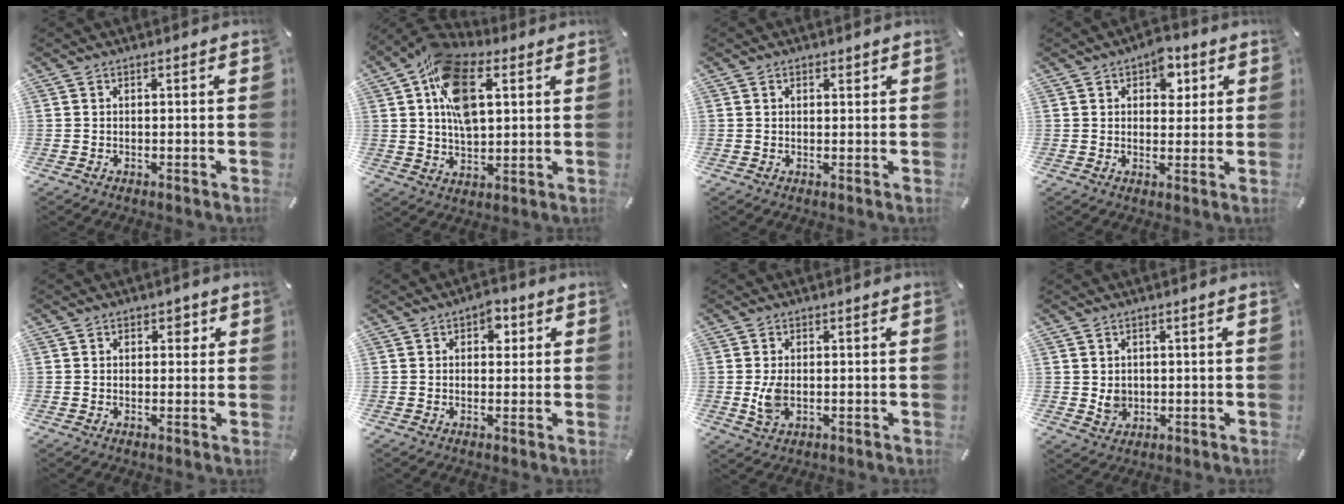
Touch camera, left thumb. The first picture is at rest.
{"total": 15.4, "force": [5.0, 9.2, 11.3], "torque": [-0.209, -0.002, 0.086]}
{"total": 1.1, "force": [0.5, 0.8, 0.5], "torque": [-0.003, 0.002, 0.006]}
{"total": 6.8, "force": [2.9, 4.4, 4.2], "torque": [-0.035, -0.007, 0.042]}
{"total": 2.6, "force": [0.9, 1.9, 1.5], "torque": [-0.010, -0.001, 0.006]}
{"total": 4.2, "force": [1.5, 2.7, 2.8], "torque": [-0.020, -0.007, 0.015]}
{"total": 4.8, "force": [-0.2, 3.0, 3.7], "torque": [-0.072, -0.009, -0.010]}
{"total": 3.5, "force": [0.5, 3.2, 1.2], "torque": [-0.015, -0.005, 0.006]}